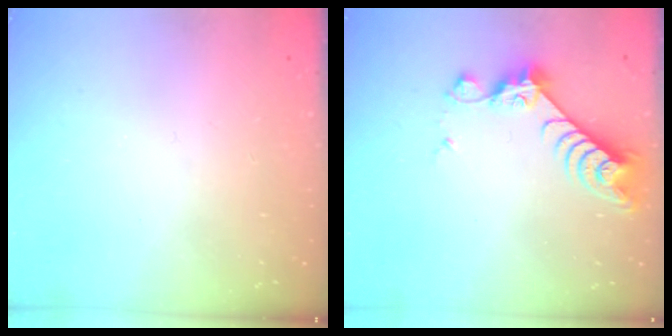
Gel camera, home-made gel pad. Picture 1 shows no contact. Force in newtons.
{"total": 8.1, "press": 8.1, "slide": 0.7}